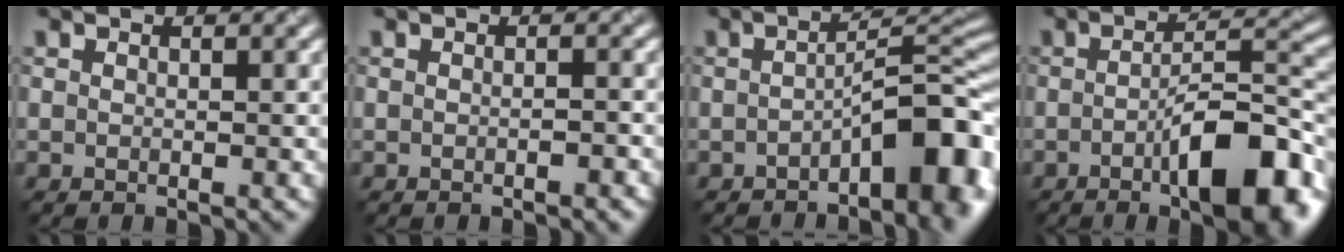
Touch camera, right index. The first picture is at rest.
{"total": 1.1, "force": [-0.5, 0.2, 0.9], "torque": [-0.012, 0.001, -0.007]}
{"total": 7.7, "force": [-3.0, 2.1, 6.7], "torque": [-0.086, 0.018, -0.053]}
{"total": 10.0, "force": [-3.7, 2.9, 8.8], "torque": [-0.125, 0.008, -0.060]}